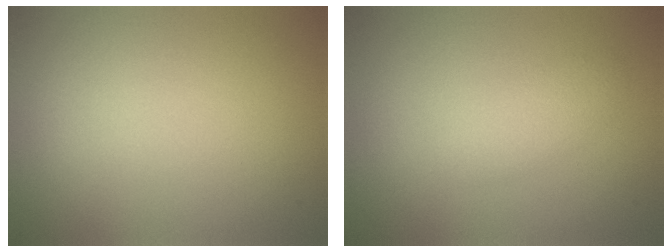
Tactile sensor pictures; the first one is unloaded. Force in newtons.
{"total": 1.6, "press": 1.6, "slide": 0.1}